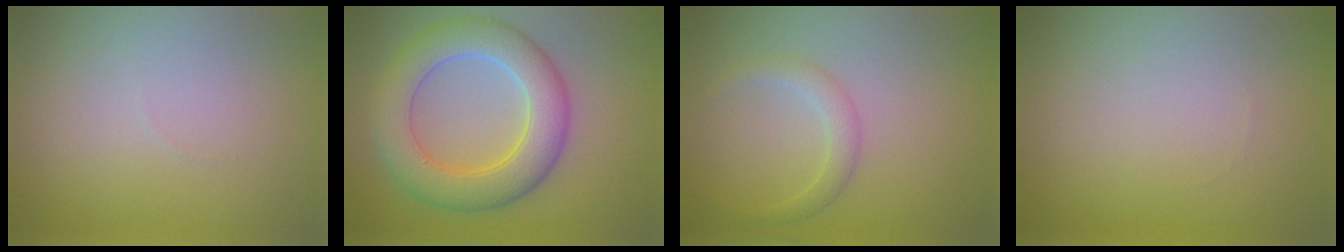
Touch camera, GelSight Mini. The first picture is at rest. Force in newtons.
{"total": 7.2, "press": 7.2, "slide": 0.3}
{"total": 1.8, "press": 1.8, "slide": 0.1}
{"total": 0.0}